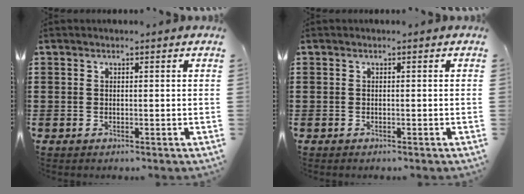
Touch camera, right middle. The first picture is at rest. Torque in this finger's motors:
{"motor_torque": [0.64, 0.36, 0.07, 0.02]}